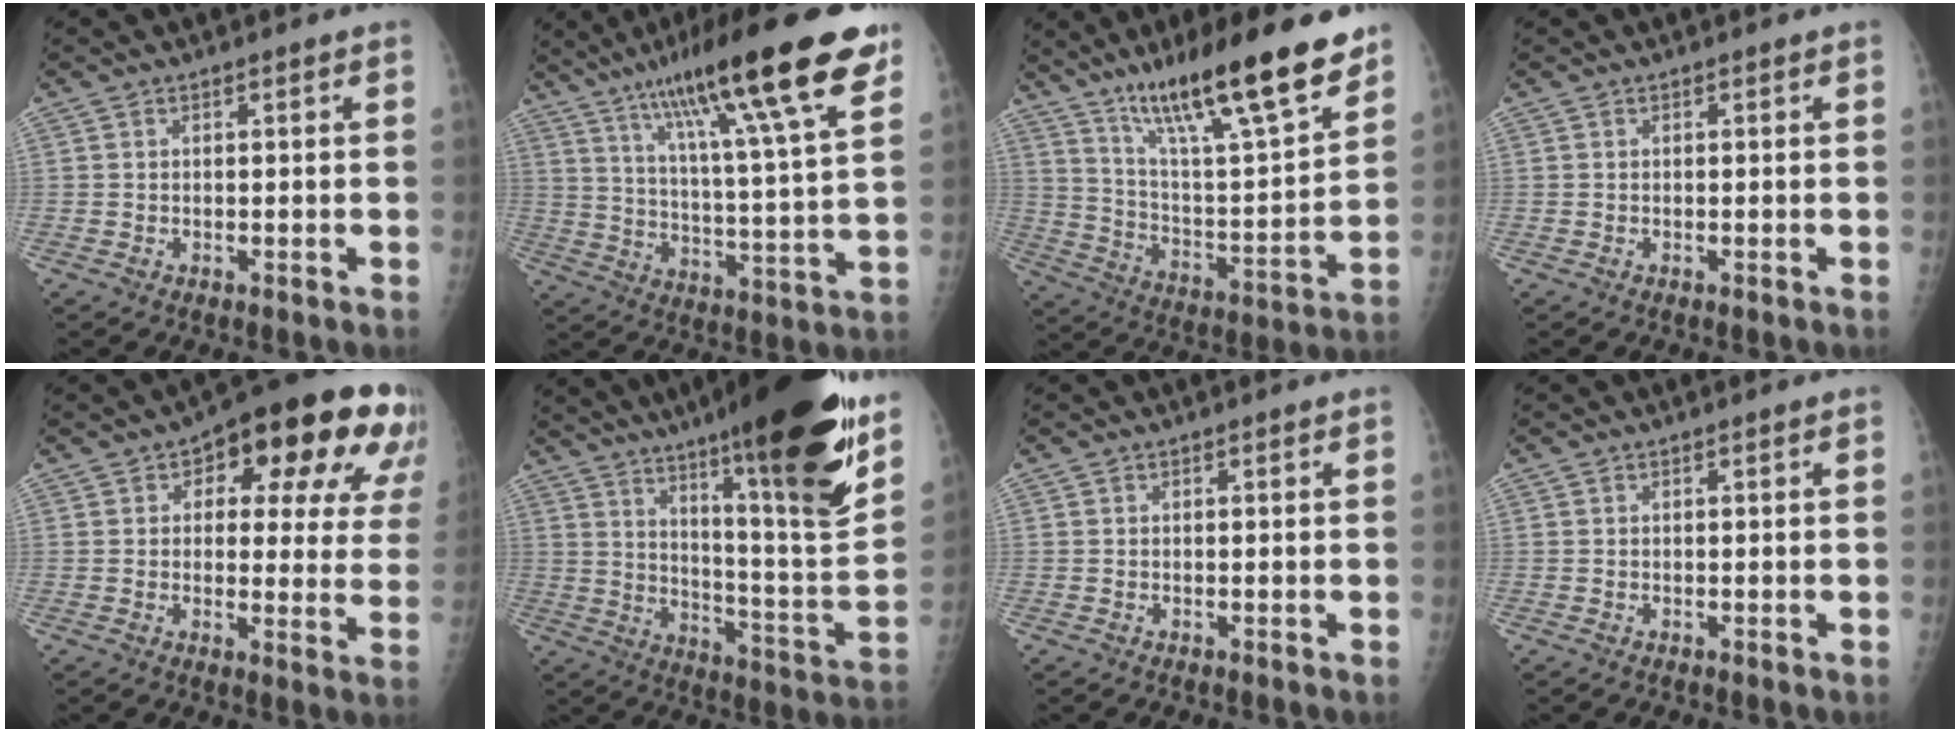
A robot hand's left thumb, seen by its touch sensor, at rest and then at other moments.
{"total": 24.6, "force": [15.1, 3.2, 19.2], "torque": [-0.296, -0.034, 0.238]}
{"total": 23.8, "force": [16.4, 3.9, 16.7], "torque": [-0.254, -0.071, 0.279]}
{"total": 0.0}
{"total": 20.1, "force": [9.3, 9.3, 15.3], "torque": [-0.150, 0.001, 0.113]}
{"total": 27.5, "force": [17.2, 3.6, 21.2], "torque": [-0.298, -0.077, 0.266]}
{"total": 0.0}
{"total": 0.0}